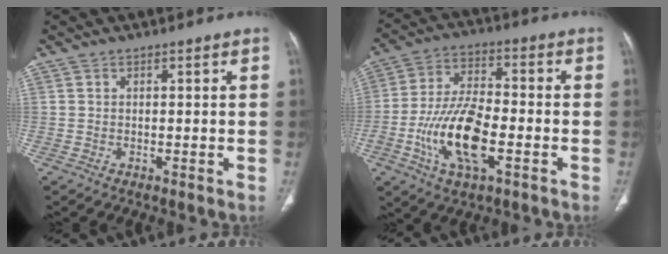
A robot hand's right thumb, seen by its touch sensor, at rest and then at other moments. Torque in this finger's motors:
{"motor_torque": [0.82, 0.75, 1.28, -0.08, 0.20]}